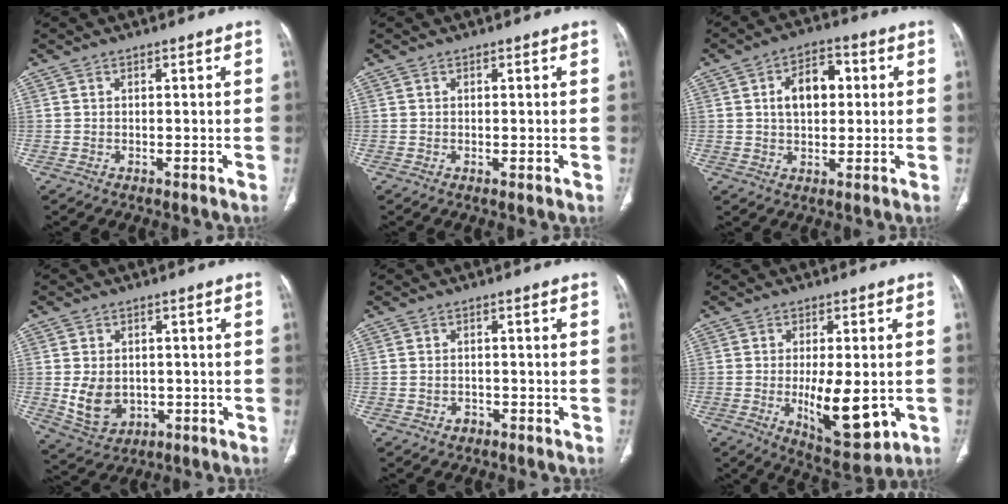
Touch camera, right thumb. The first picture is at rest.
{"total": 0.7, "force": [-0.1, 0.2, 0.7], "torque": [-0.016, -0.005, 0.001]}
{"total": 8.9, "force": [1.7, 5.7, 6.7], "torque": [-0.087, 0.013, 0.024]}
{"total": 7.8, "force": [-0.5, 6.0, 5.0], "torque": [-0.073, -0.004, 0.013]}
{"total": 1.4, "force": [-0.7, 1.1, 0.5], "torque": [-0.007, 0.009, -0.007]}
{"total": 12.7, "force": [-2.4, 5.2, 11.4], "torque": [-0.158, -0.020, -0.021]}